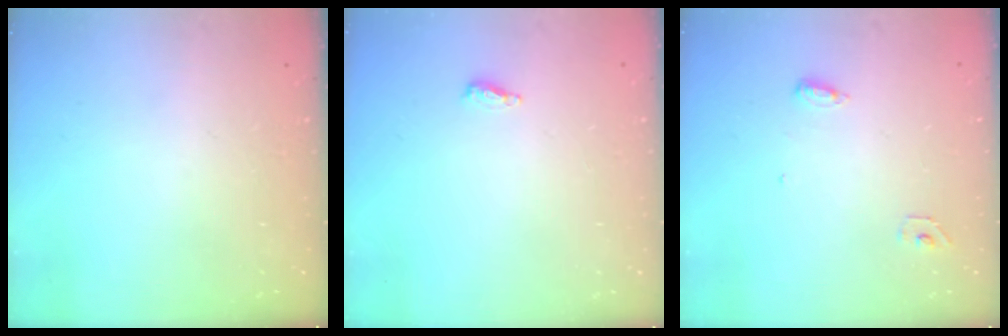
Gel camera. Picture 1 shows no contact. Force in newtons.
{"total": 5.2, "press": 5.0, "slide": 1.4}
{"total": 5.1, "press": 4.9, "slide": 1.4}